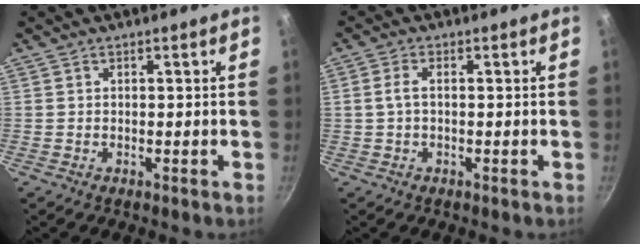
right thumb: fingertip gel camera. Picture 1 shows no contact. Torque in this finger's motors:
{"motor_torque": [-0.37, 0.29, -0.17, -0.14, 0.01]}